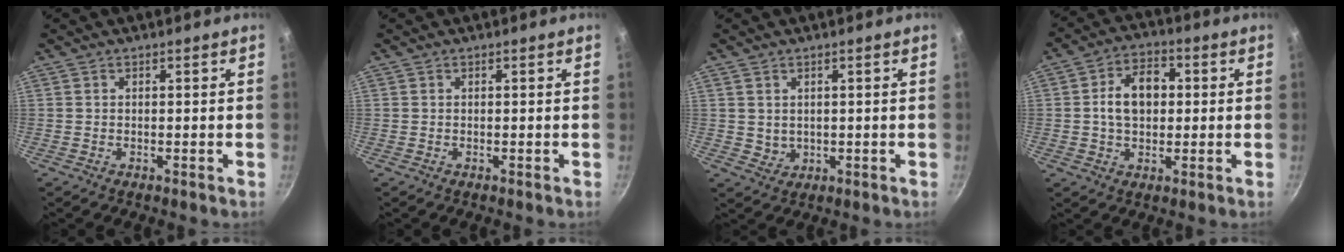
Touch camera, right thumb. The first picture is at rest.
{"total": 0.0}
{"total": 2.4, "force": [0.9, 2.0, 1.0], "torque": [-0.008, -0.005, 0.024]}
{"total": 9.5, "force": [0.8, 6.6, 6.8], "torque": [-0.088, 0.018, 0.005]}